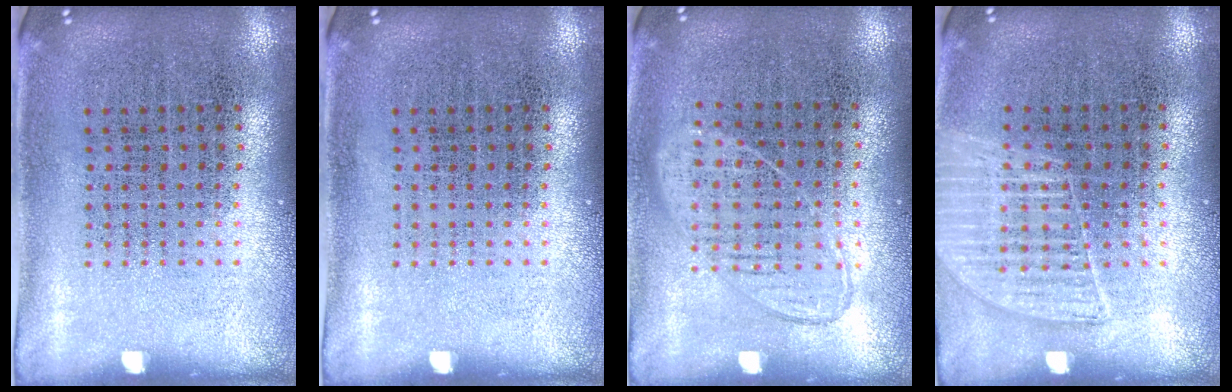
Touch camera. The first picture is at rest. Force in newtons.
{"total": 0.0}
{"total": 0.9, "press": 0.8, "slide": 0.4}
{"total": 1.3, "press": 1.2, "slide": 0.4}